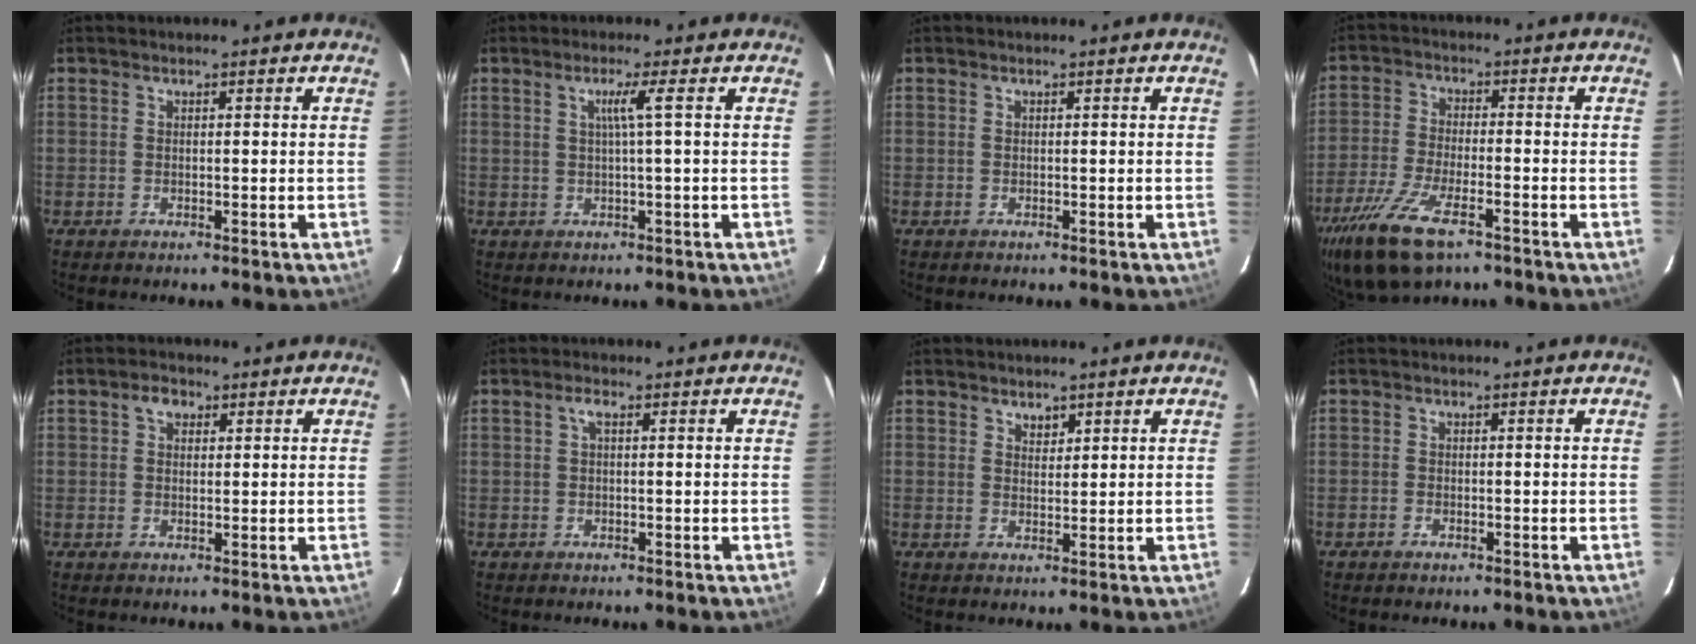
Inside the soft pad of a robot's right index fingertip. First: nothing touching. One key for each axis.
{"total": 2.7, "fx": 0.4, "fy": -1.1, "fz": 2.4, "tx": -0.041, "ty": -0.005, "tz": 0.011}
{"total": 0.0}
{"total": 14.1, "fx": -8.9, "fy": 5.2, "fz": 9.6, "tx": -0.221, "ty": -0.037, "tz": -0.171}
{"total": 2.5, "fx": 1.0, "fy": 1.9, "fz": 1.3, "tx": -0.018, "ty": 0.011, "tz": 0.017}
{"total": 1.4, "fx": 0.3, "fy": 0.4, "fz": 1.3, "tx": -0.024, "ty": 0.007, "tz": 0.003}
{"total": 1.8, "fx": 1.3, "fy": 1.1, "fz": 0.5, "tx": -0.004, "ty": 0.002, "tz": 0.024}
{"total": 1.0, "fx": -0.8, "fy": 0.5, "fz": 0.2, "tx": -0.008, "ty": 0.001, "tz": -0.015}